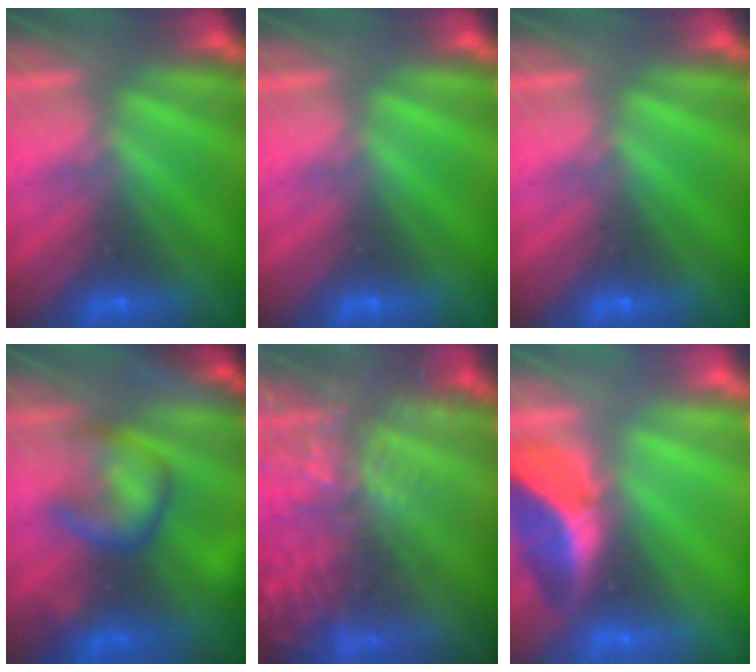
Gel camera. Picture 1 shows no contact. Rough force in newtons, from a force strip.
{"total": 0.0}
{"total": 0.0}
{"total": 13.7}
{"total": 8.9}
{"total": 2.2}